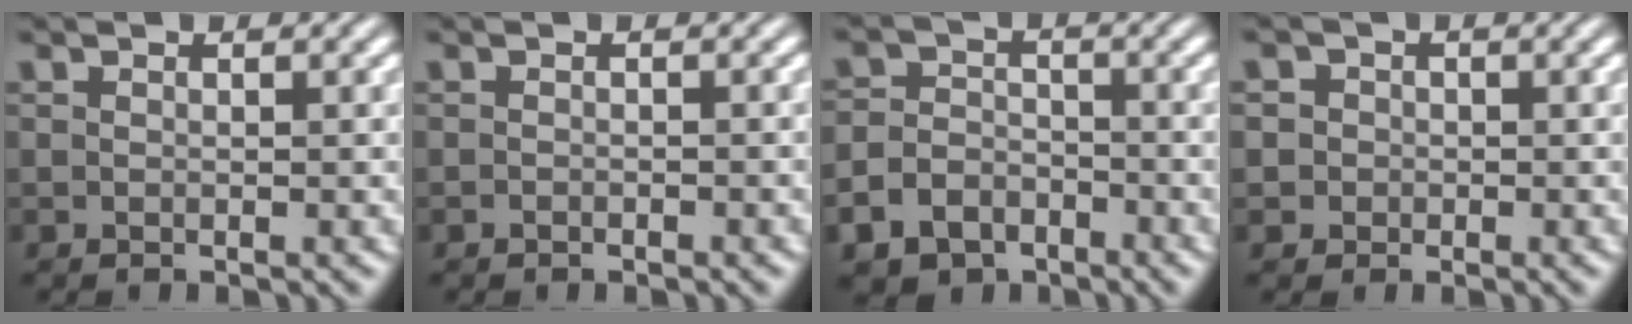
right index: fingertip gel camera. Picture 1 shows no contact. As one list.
[{"total": 0.9, "force": [-0.6, -0.7, -0.2], "torque": [0.005, -0.005, -0.006]}, {"total": 7.0, "force": [-4.0, 5.5, 1.6], "torque": [-0.020, -0.029, -0.067]}, {"total": 3.8, "force": [-0.4, 3.7, 0.8], "torque": [-0.019, -0.006, -0.014]}]